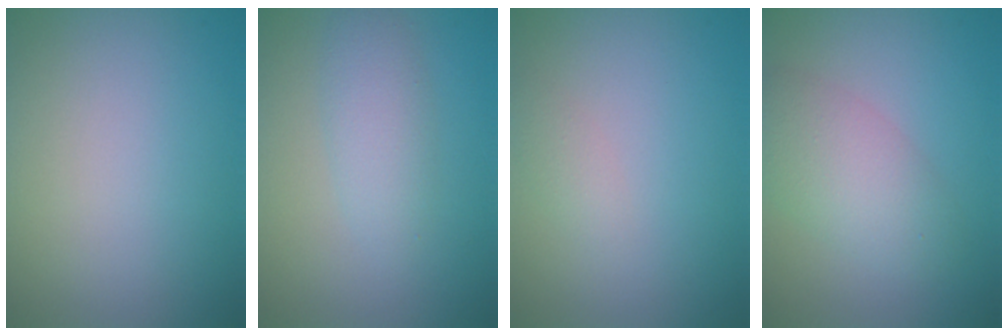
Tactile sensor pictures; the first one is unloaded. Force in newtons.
{"total": 2.6, "press": 2.6, "slide": 0.2}
{"total": 1.1, "press": 1.1, "slide": 0.0}
{"total": 4.4, "press": 4.4, "slide": 0.2}